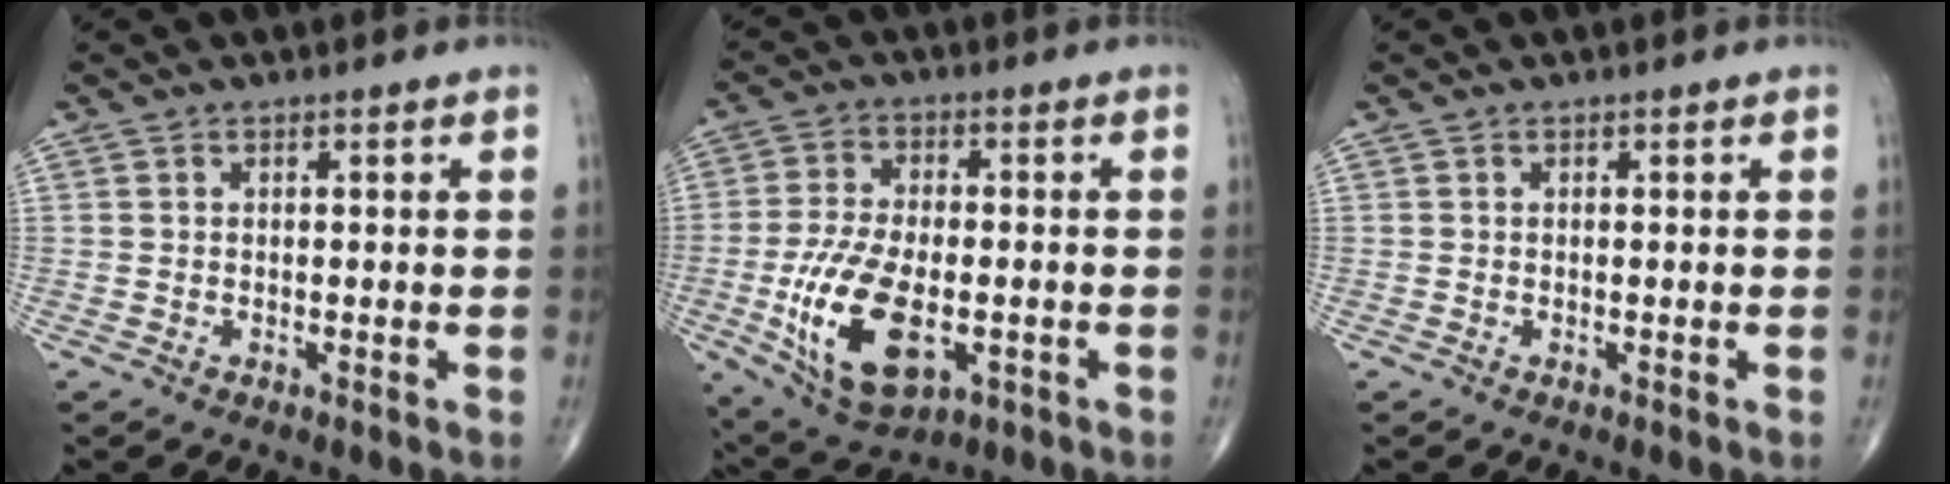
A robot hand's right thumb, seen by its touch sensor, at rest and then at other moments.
{"total": 15.5, "force": [-4.0, 7.9, 12.7], "torque": [-0.239, -0.001, -0.058]}
{"total": 0.0}